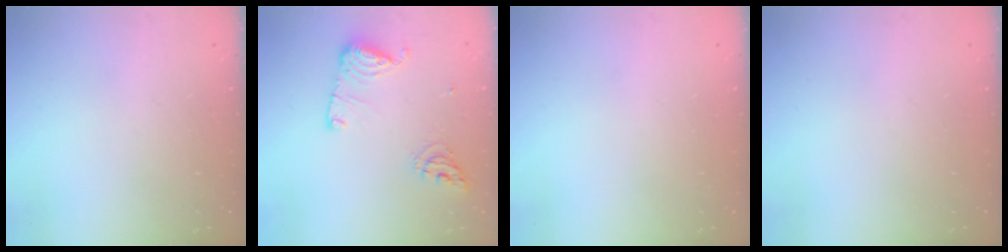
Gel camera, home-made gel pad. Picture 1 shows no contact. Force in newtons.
{"total": 11.8, "press": 11.7, "slide": 1.4}
{"total": 0.0}
{"total": 0.0}